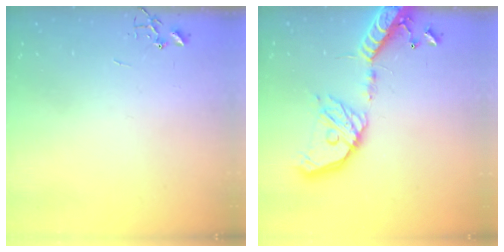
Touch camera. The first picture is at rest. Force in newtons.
{"total": 20.9, "press": 20.5, "slide": 3.9}